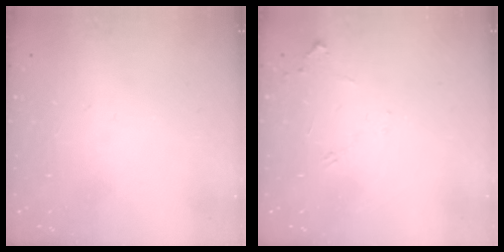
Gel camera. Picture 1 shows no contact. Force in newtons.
{"total": 6.3, "press": 6.3, "slide": 0.8}